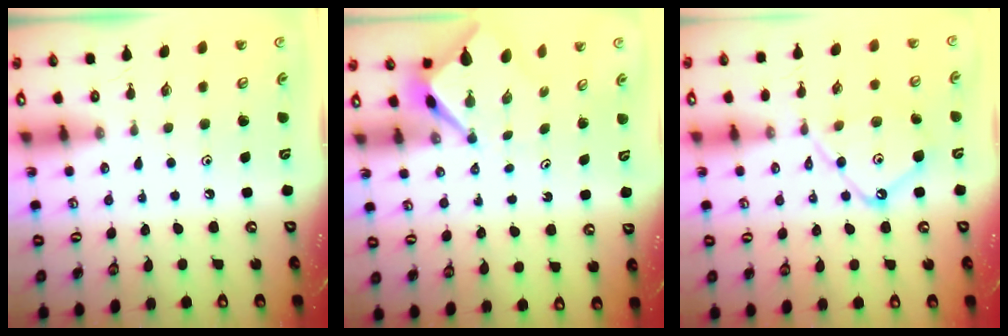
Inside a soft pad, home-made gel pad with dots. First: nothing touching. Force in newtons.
{"total": 3.3, "press": 3.3, "slide": 0.2}
{"total": 10.9, "press": 10.8, "slide": 1.0}